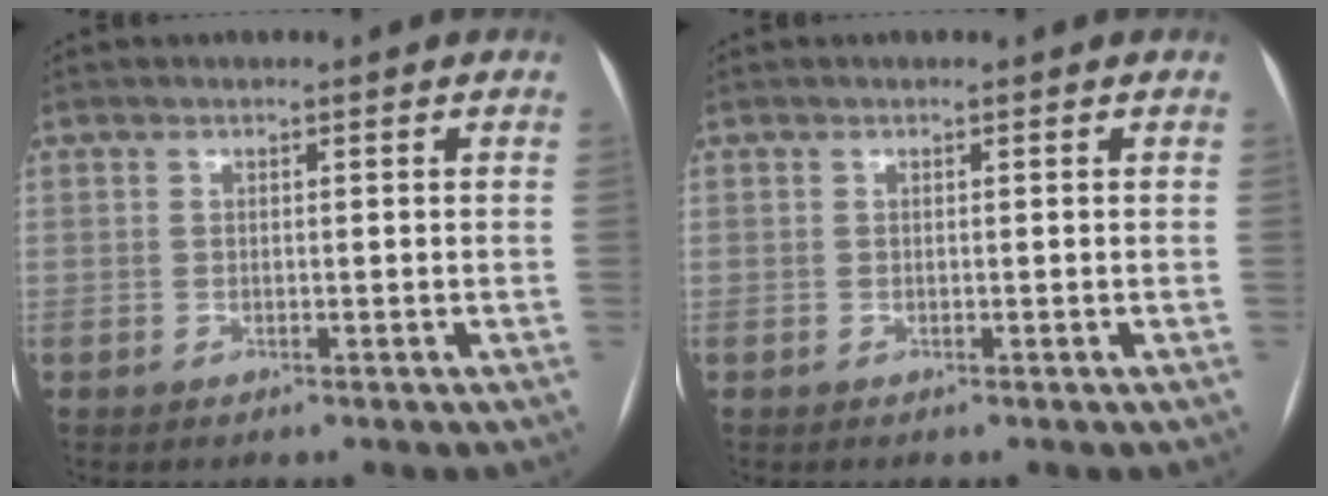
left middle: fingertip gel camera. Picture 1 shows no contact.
{"total": 0.0}